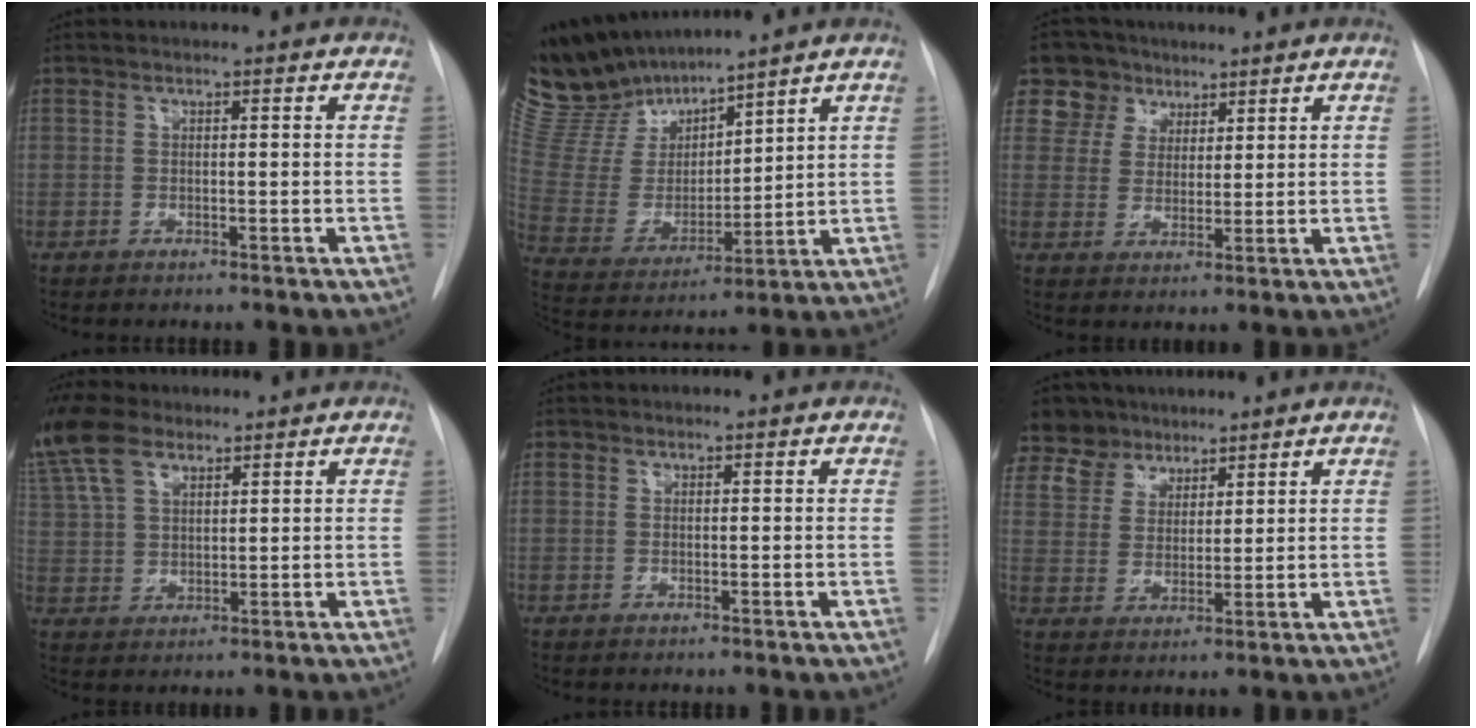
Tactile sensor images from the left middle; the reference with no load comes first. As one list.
[{"total": 15.1, "force": [13.8, 3.9, 4.7], "torque": [-0.108, 0.003, 0.281]}, {"total": 7.7, "force": [4.7, 6.1, 0.4], "torque": [-0.007, 0.018, 0.089]}, {"total": 11.9, "force": [8.1, 5.8, 6.6], "torque": [-0.164, 0.026, 0.161]}, {"total": 0.0}, {"total": 11.2, "force": [8.9, 6.5, 2.2], "torque": [-0.053, 0.029, 0.175]}]